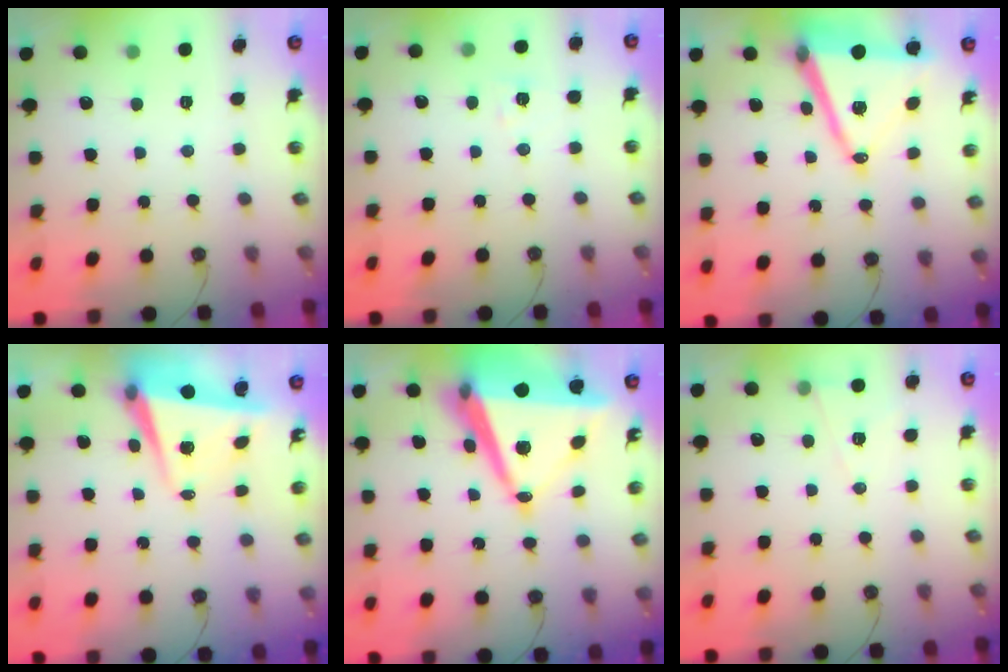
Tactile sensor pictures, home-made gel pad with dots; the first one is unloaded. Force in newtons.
{"total": 6.3, "press": 6.0, "slide": 1.9}
{"total": 15.2, "press": 14.7, "slide": 3.9}
{"total": 6.1, "press": 6.0, "slide": 0.8}
{"total": 16.5, "press": 16.0, "slide": 3.9}
{"total": 6.4, "press": 4.6, "slide": 4.4}